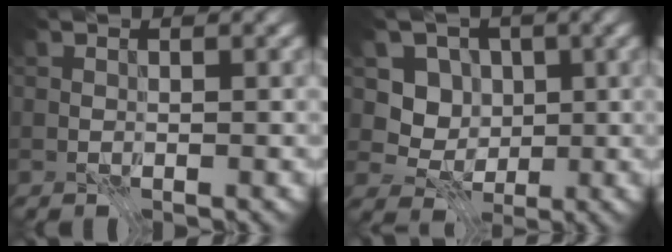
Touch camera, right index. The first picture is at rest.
{"total": 3.7, "force": [0.3, 3.4, 1.4], "torque": [-0.024, -0.007, -0.012]}